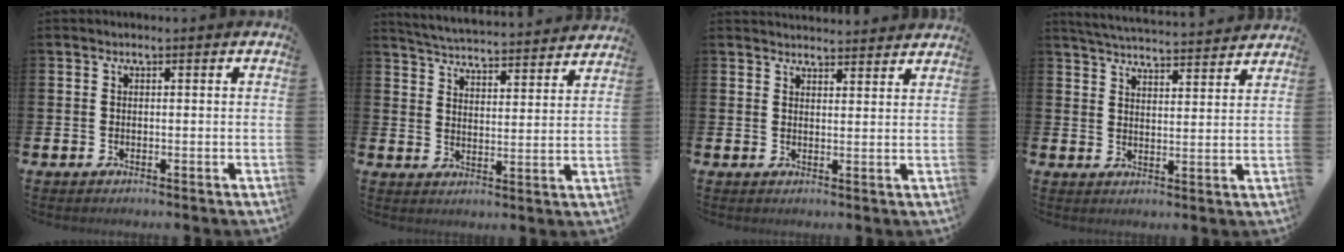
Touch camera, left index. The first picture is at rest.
{"total": 5.1, "force": [5.1, 0.2, 0.3], "torque": [-0.033, -0.041, 0.087]}
{"total": 3.1, "force": [3.1, 0.3, -0.2], "torque": [-0.003, -0.017, 0.057]}
{"total": 5.3, "force": [5.3, 0.2, 0.3], "torque": [-0.023, -0.038, 0.093]}